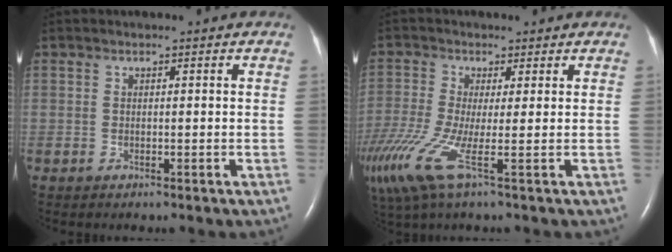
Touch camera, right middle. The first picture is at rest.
{"total": 8.5, "force": [-3.3, 0.6, 7.8], "torque": [-0.186, -0.030, -0.069]}